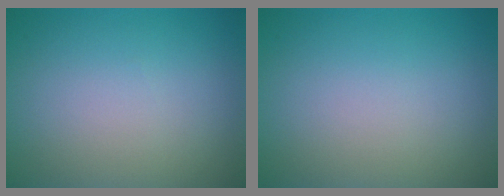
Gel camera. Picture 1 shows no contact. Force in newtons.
{"total": 0.0}